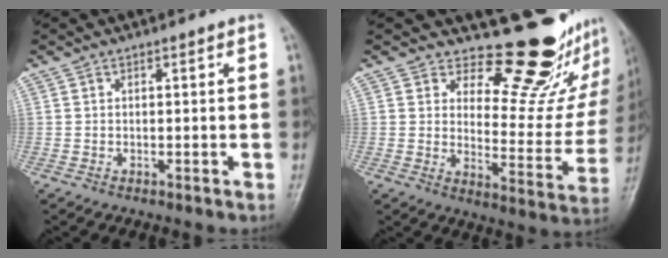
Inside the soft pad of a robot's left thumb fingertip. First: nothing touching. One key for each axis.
{"total": 17.0, "fx": 14.2, "fy": 6.4, "fz": 6.8, "tx": -0.030, "ty": -0.142, "tz": 0.180}